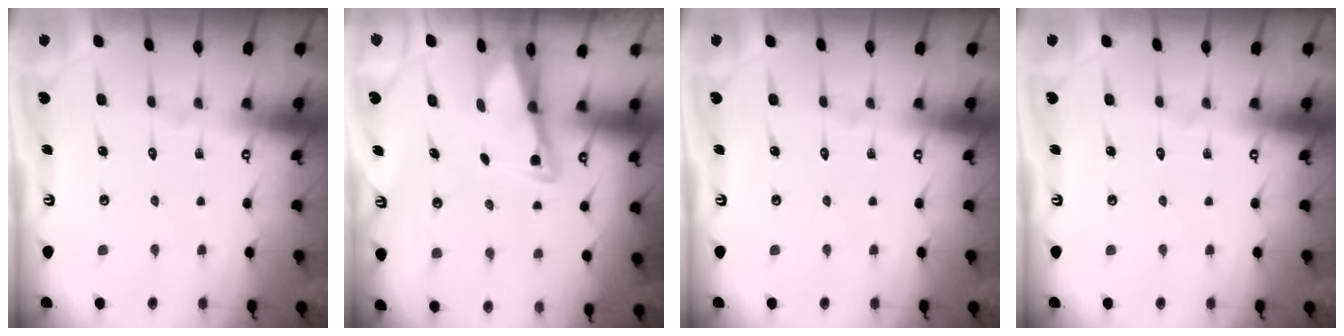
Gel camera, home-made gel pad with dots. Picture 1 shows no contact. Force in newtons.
{"total": 2.8, "press": 2.8, "slide": 0.2}
{"total": 0.0}
{"total": 0.0}